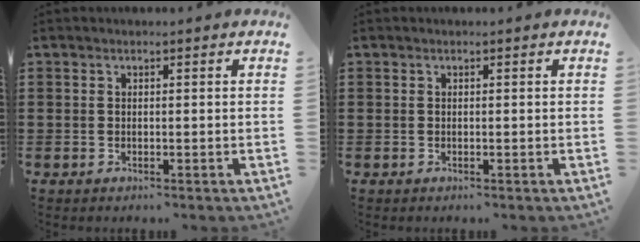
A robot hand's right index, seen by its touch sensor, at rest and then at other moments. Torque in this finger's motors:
{"motor_torque": [0.21, 0.20, 0.00, 0.00]}